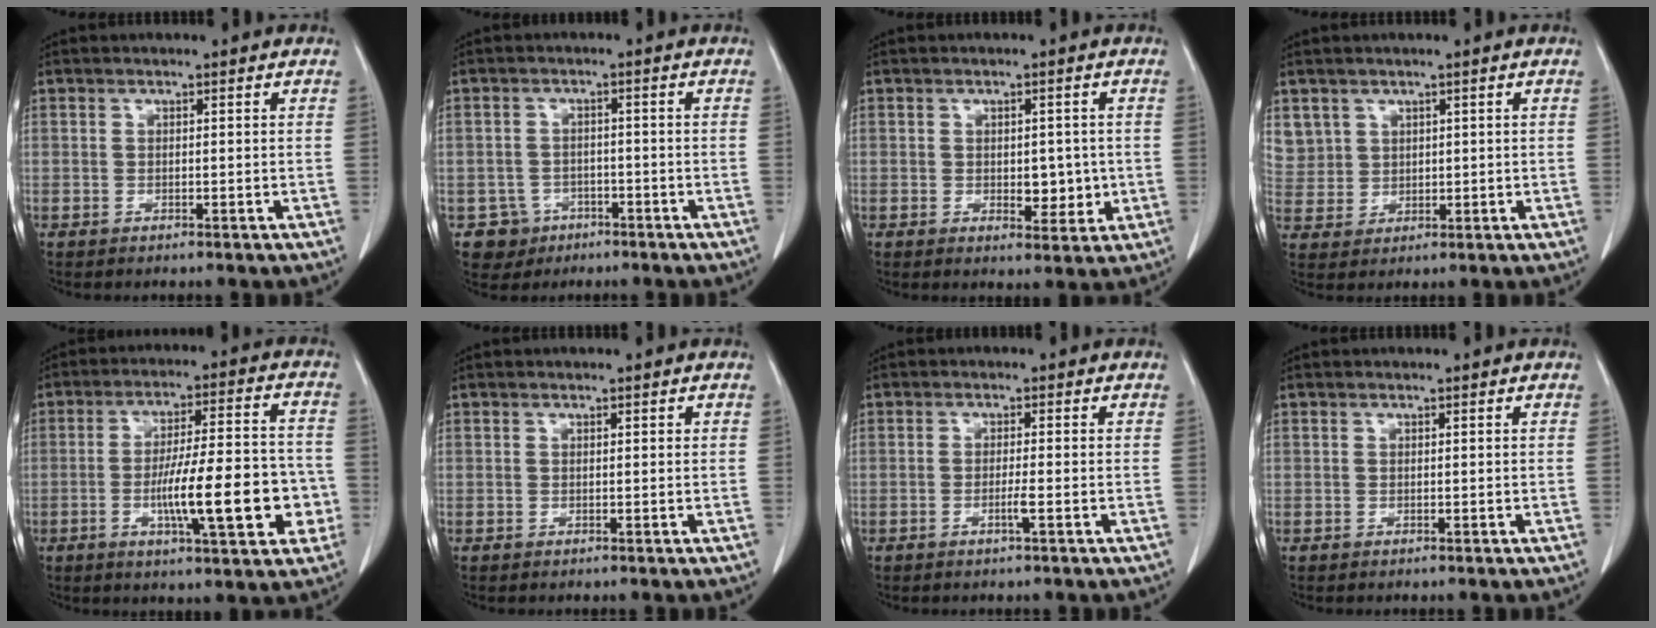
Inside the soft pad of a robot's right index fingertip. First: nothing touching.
{"total": 4.7, "force": [-2.3, 4.1, -0.1], "torque": [0.004, 0.012, -0.034]}
{"total": 4.6, "force": [-0.5, 2.6, 3.8], "torque": [-0.042, -0.003, 0.001]}
{"total": 6.7, "force": [3.2, 5.9, 0.4], "torque": [-0.014, 0.013, 0.079]}
{"total": 15.1, "force": [-3.9, 2.9, 14.3], "torque": [-0.223, 0.014, -0.056]}
{"total": 0.0}
{"total": 1.9, "force": [-0.9, -0.3, 1.7], "torque": [-0.035, -0.002, -0.017]}
{"total": 0.0}